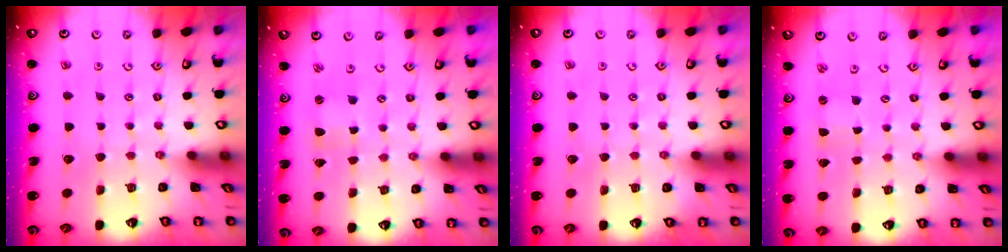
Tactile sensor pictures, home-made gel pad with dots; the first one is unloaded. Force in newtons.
{"total": 1.0, "press": 0.9, "slide": 0.2}
{"total": 0.0}
{"total": 0.0}